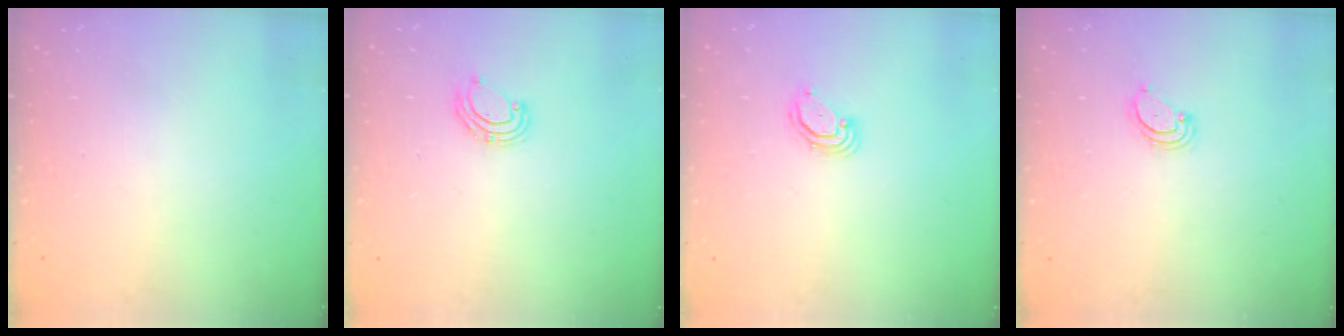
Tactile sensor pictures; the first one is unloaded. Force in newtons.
{"total": 5.3, "press": 5.1, "slide": 1.4}
{"total": 3.2, "press": 3.2, "slide": 0.2}
{"total": 3.0, "press": 3.0, "slide": 0.4}